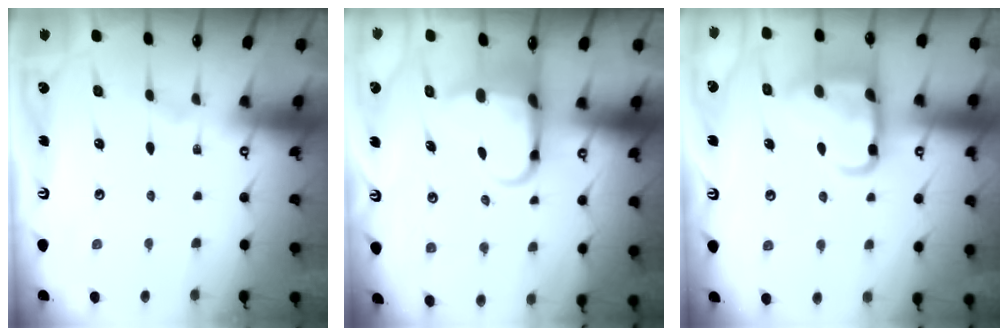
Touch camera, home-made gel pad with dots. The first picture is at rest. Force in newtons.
{"total": 6.9, "press": 6.8, "slide": 1.5}
{"total": 15.2, "press": 15.2, "slide": 1.5}